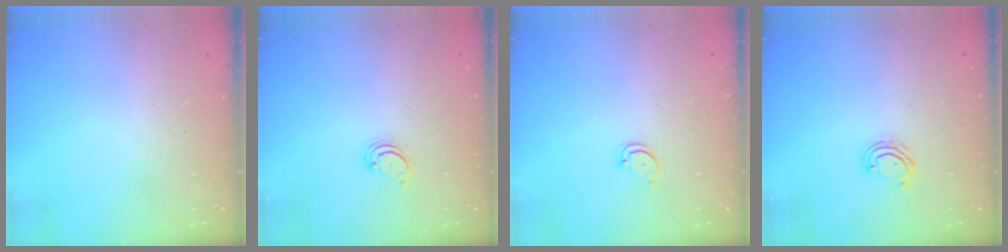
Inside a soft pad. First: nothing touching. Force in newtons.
{"total": 2.6, "press": 2.5, "slide": 0.3}
{"total": 2.3, "press": 2.3, "slide": 0.2}
{"total": 5.0, "press": 4.9, "slide": 0.3}